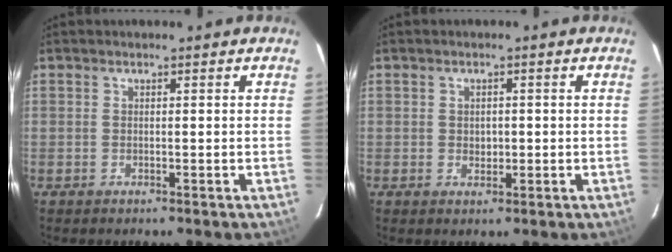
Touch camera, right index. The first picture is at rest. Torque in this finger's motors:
{"motor_torque": [0.00, 0.04, 0.00, 0.00]}